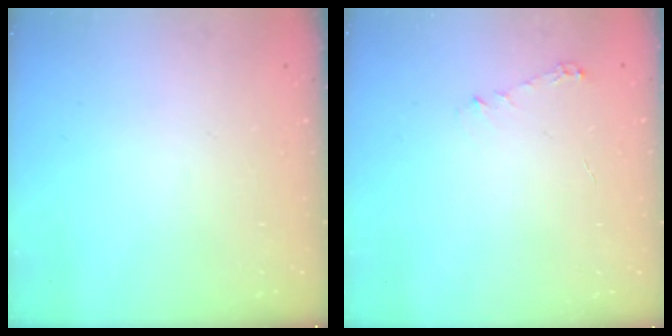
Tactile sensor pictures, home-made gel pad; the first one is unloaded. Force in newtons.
{"total": 3.8, "press": 3.8, "slide": 0.5}